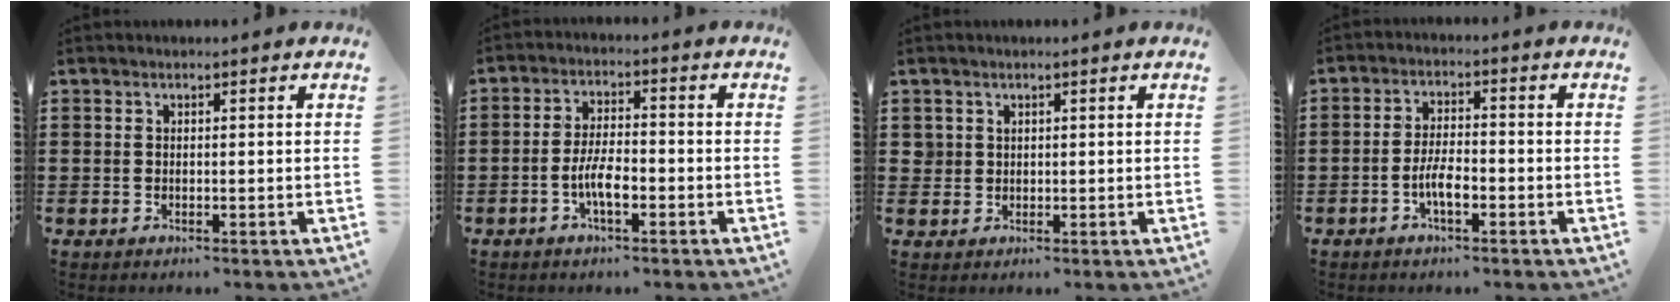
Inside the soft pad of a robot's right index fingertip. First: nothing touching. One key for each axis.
{"total": 5.1, "fx": -1.9, "fy": 1.2, "fz": 4.6, "tx": -0.100, "ty": -0.002, "tz": -0.042}
{"total": 1.7, "fx": 1.0, "fy": 1.4, "fz": 0.2, "tx": -0.008, "ty": 0.007, "tz": 0.019}
{"total": 4.4, "fx": -1.8, "fy": 1.0, "fz": 3.9, "tx": -0.082, "ty": -0.001, "tz": -0.038}